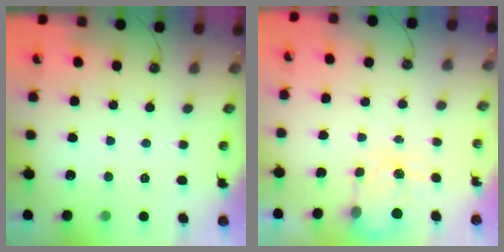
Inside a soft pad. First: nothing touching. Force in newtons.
{"total": 3.9, "press": 3.8, "slide": 0.6}